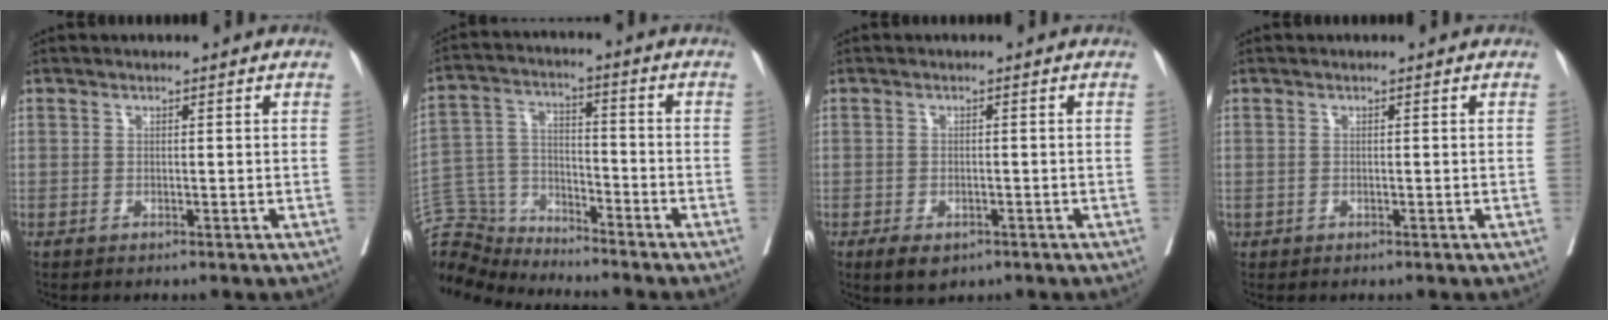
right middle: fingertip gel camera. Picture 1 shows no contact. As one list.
[{"total": 9.0, "force": [-8.9, 1.1, -1.1], "torque": [0.015, 0.033, -0.175]}, {"total": 4.1, "force": [-2.6, 2.2, 2.3], "torque": [-0.036, -0.005, -0.037]}, {"total": 0.0}]